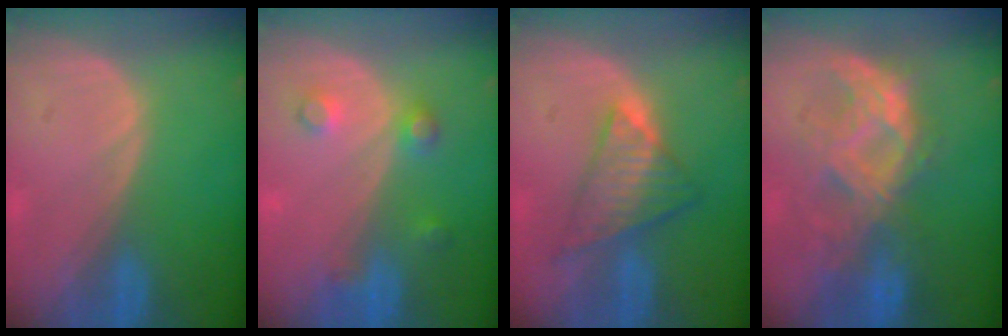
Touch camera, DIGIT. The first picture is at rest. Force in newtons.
{"total": 3.6, "press": 3.6, "slide": 0.2}
{"total": 6.8, "press": 6.5, "slide": 2.2}
{"total": 8.8, "press": 8.5, "slide": 2.0}